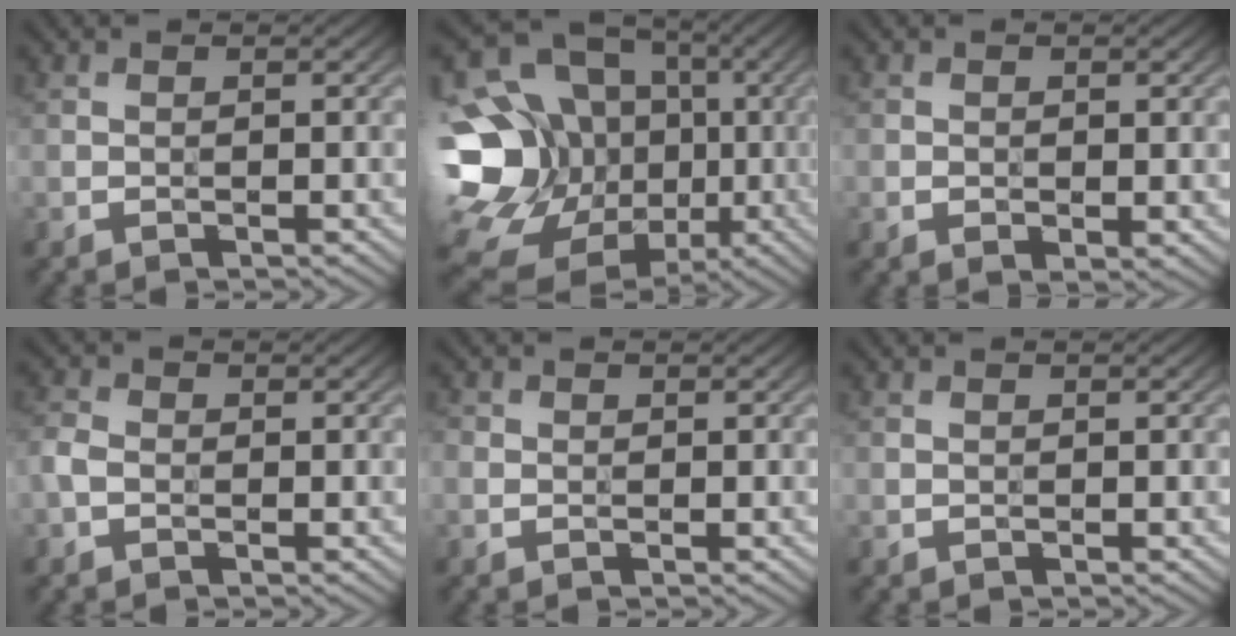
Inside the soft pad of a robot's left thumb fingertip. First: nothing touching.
{"total": 23.3, "force": [-3.8, 20.3, 10.9], "torque": [-0.260, -0.005, -0.084]}
{"total": 2.0, "force": [-0.2, 1.2, 1.7], "torque": [-0.026, -0.008, 0.001]}
{"total": 2.2, "force": [-0.9, 1.5, 1.2], "torque": [-0.032, 0.003, -0.029]}
{"total": 1.0, "force": [-0.1, 0.9, 0.3], "torque": [-0.005, -0.003, -0.004]}
{"total": 0.0}